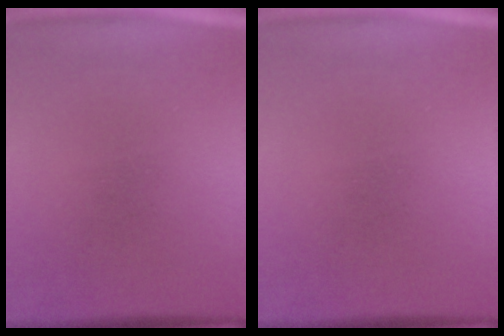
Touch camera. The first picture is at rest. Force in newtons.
{"total": 0.0}